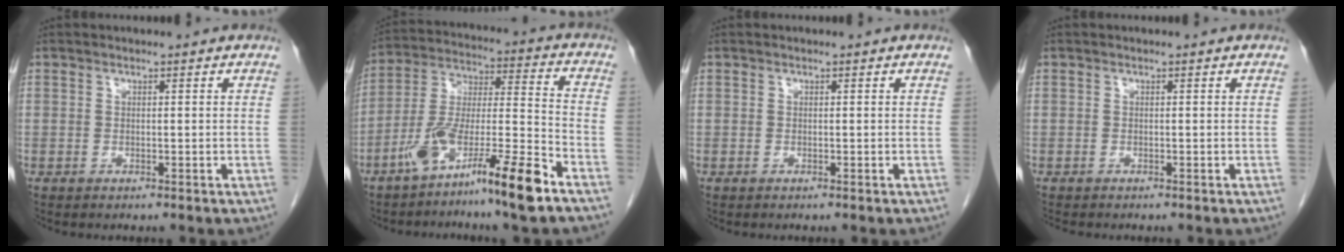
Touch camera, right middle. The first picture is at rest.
{"total": 15.1, "force": [-9.6, 0.2, 11.6], "torque": [-0.223, -0.009, -0.175]}
{"total": 0.0}
{"total": 1.5, "force": [-1.3, 0.3, 0.6], "torque": [-0.016, -0.006, -0.018]}